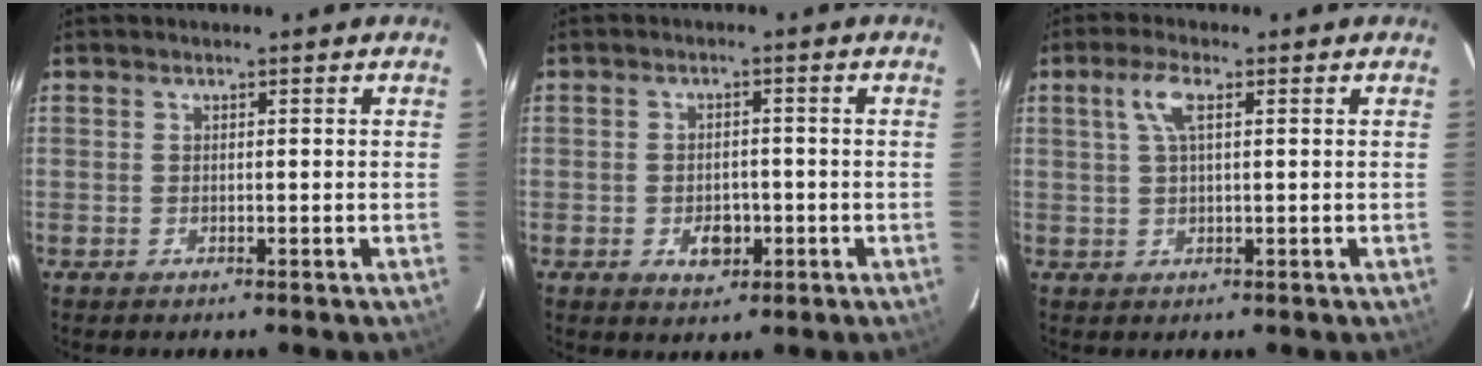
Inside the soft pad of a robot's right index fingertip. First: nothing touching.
{"total": 4.5, "force": [-1.5, 3.3, 2.8], "torque": [-0.049, 0.001, -0.016]}
{"total": 4.1, "force": [1.4, 1.1, 3.6], "torque": [-0.077, 0.009, 0.028]}